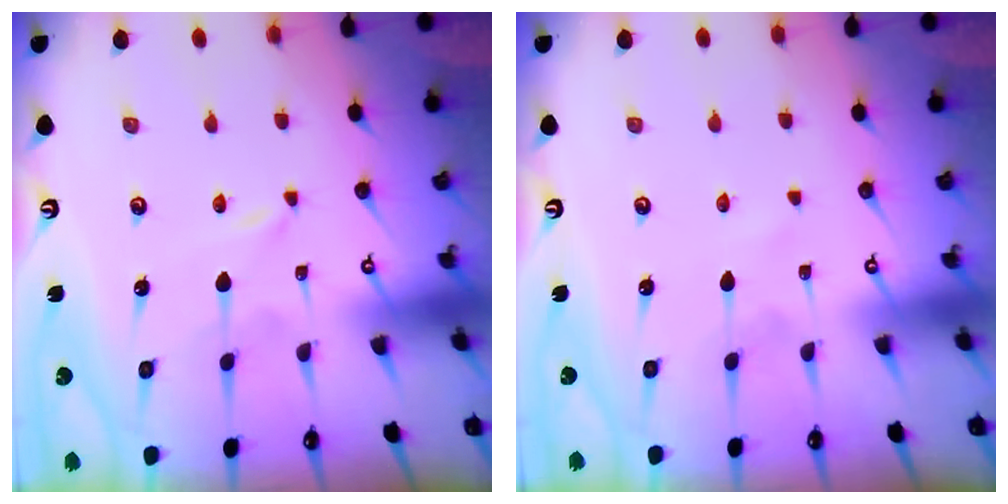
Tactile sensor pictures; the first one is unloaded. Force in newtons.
{"total": 0.6, "press": 0.6, "slide": 0.1}